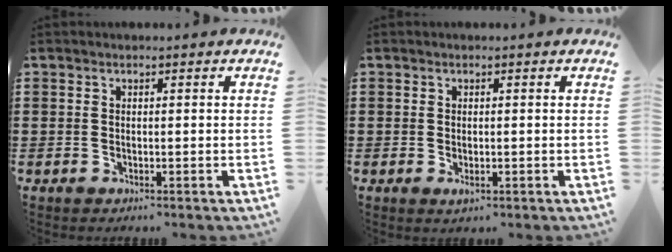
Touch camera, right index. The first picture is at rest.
{"total": 0.9, "force": [-0.2, 0.3, 0.8], "torque": [-0.016, -0.003, -0.003]}